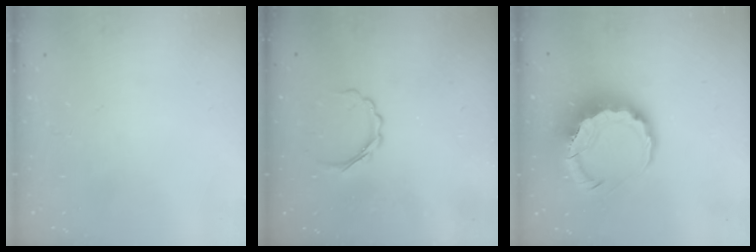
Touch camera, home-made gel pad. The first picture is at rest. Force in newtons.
{"total": 5.2, "press": 5.0, "slide": 1.4}
{"total": 10.2, "press": 9.9, "slide": 2.3}